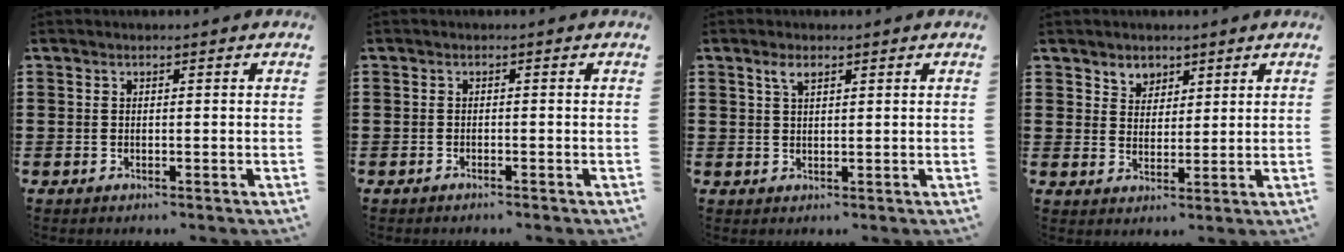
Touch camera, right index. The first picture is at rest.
{"total": 0.6, "force": [-0.6, -0.2, 0.2], "torque": [-0.006, -0.004, -0.011]}
{"total": 2.0, "force": [1.2, 0.4, 1.5], "torque": [-0.032, 0.003, 0.021]}
{"total": 3.2, "force": [2.6, 1.9, -0.2], "torque": [-0.008, 0.006, 0.049]}